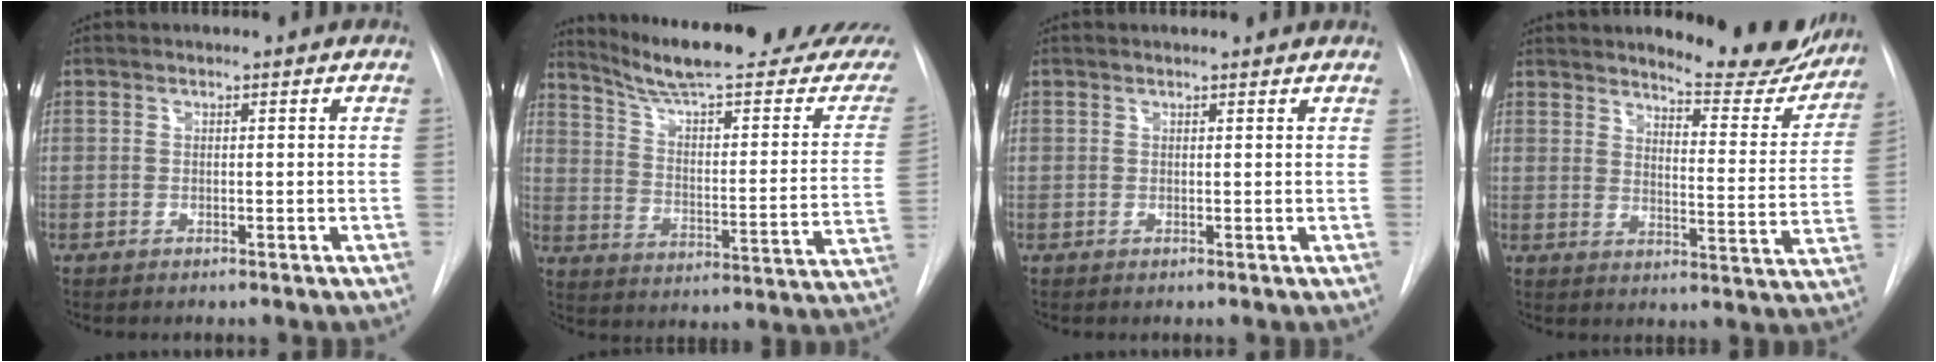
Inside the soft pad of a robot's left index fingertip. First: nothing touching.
{"total": 25.5, "force": [22.6, 1.8, 11.6], "torque": [-0.164, -0.084, 0.297]}
{"total": 1.5, "force": [1.5, 0.2, 0.3], "torque": [-0.009, 0.010, 0.010]}
{"total": 14.3, "force": [13.1, 2.7, 5.1], "torque": [-0.050, -0.059, 0.153]}